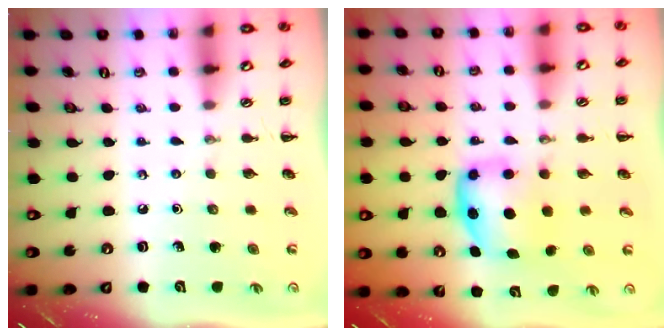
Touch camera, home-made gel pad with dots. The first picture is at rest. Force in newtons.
{"total": 6.1, "press": 6.1, "slide": 0.5}